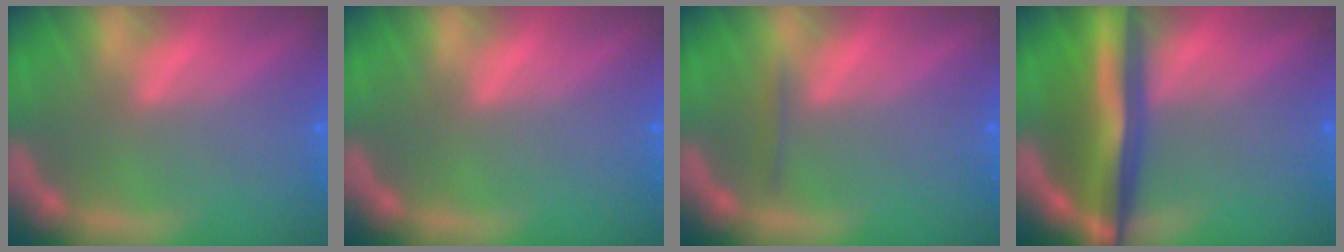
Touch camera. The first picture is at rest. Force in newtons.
{"total": 0.0}
{"total": 0.9}
{"total": 8.6}